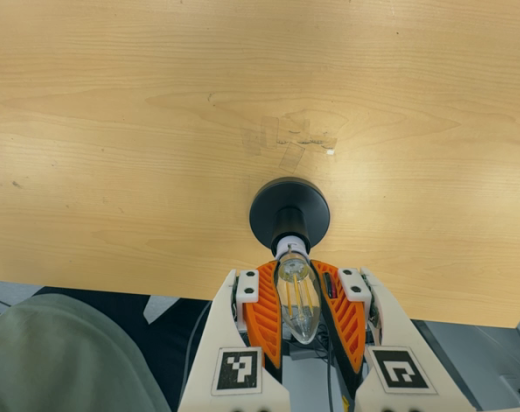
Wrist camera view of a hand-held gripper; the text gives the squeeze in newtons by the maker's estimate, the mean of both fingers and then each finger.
{"total": 25.3, "left": 25.1, "right": 25.4}